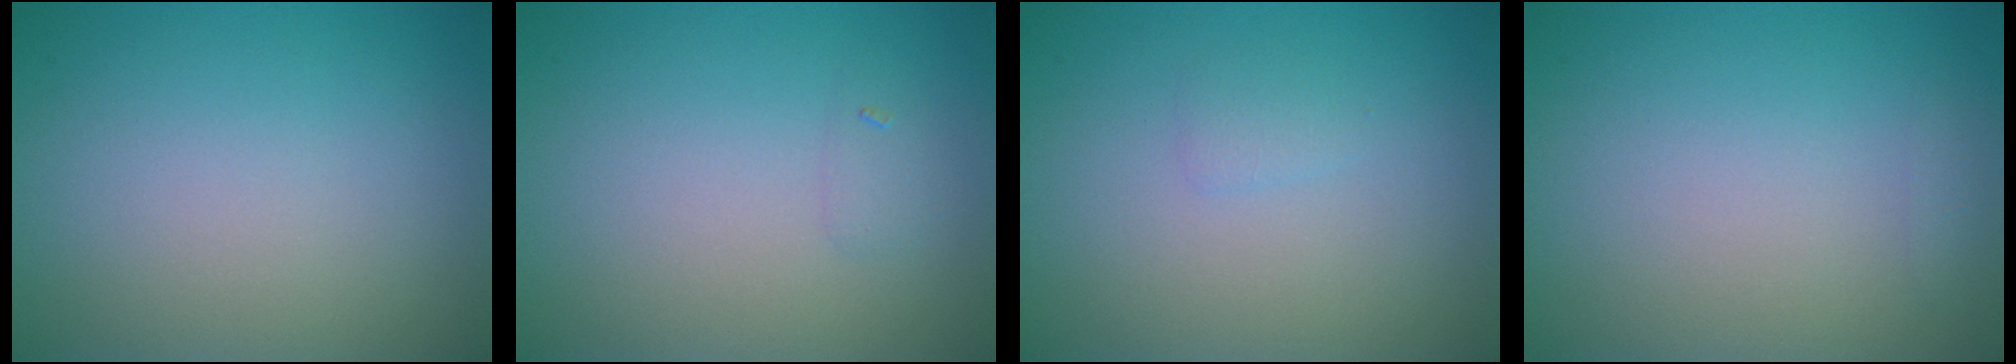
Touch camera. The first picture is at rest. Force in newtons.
{"total": 0.6, "press": 0.6, "slide": 0.0}
{"total": 0.7, "press": 0.7, "slide": 0.1}
{"total": 0.7, "press": 0.7, "slide": 0.1}